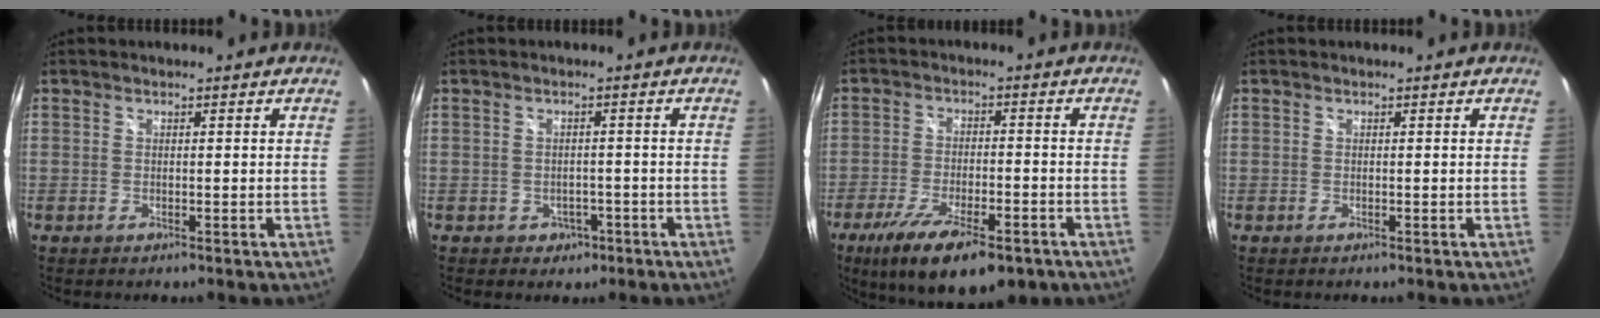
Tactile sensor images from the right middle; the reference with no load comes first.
{"total": 3.2, "force": [-1.3, 2.8, 0.7], "torque": [-0.021, 0.004, -0.011]}
{"total": 15.6, "force": [-9.8, 5.1, 11.1], "torque": [-0.211, -0.044, -0.154]}
{"total": 0.0}